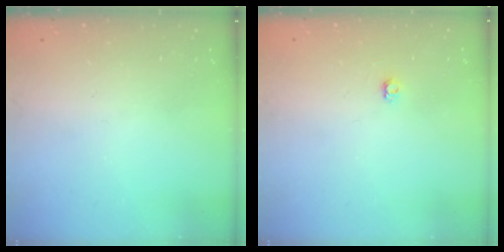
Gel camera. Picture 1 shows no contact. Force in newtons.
{"total": 2.9, "press": 2.9, "slide": 0.3}